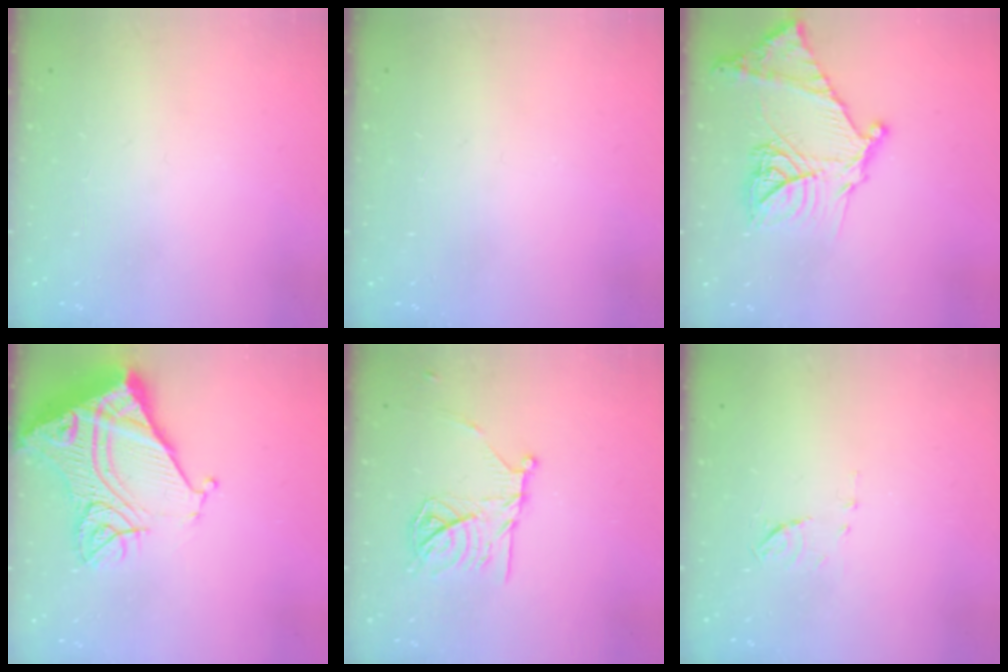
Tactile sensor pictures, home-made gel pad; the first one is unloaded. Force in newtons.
{"total": 0.0}
{"total": 20.3, "press": 20.3, "slide": 1.7}
{"total": 20.1, "press": 19.9, "slide": 2.6}
{"total": 14.9, "press": 14.9, "slide": 0.4}
{"total": 5.3, "press": 5.3, "slide": 0.6}